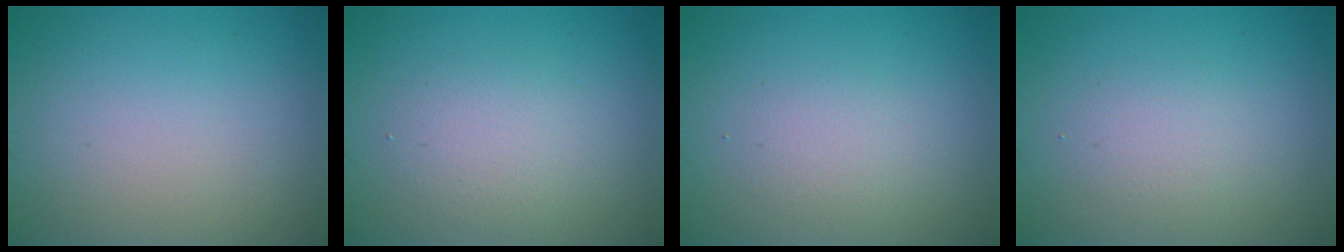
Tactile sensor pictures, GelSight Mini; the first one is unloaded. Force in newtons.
{"total": 2.4, "press": 2.4, "slide": 0.1}
{"total": 1.7, "press": 1.7, "slide": 0.1}
{"total": 1.7, "press": 1.7, "slide": 0.1}